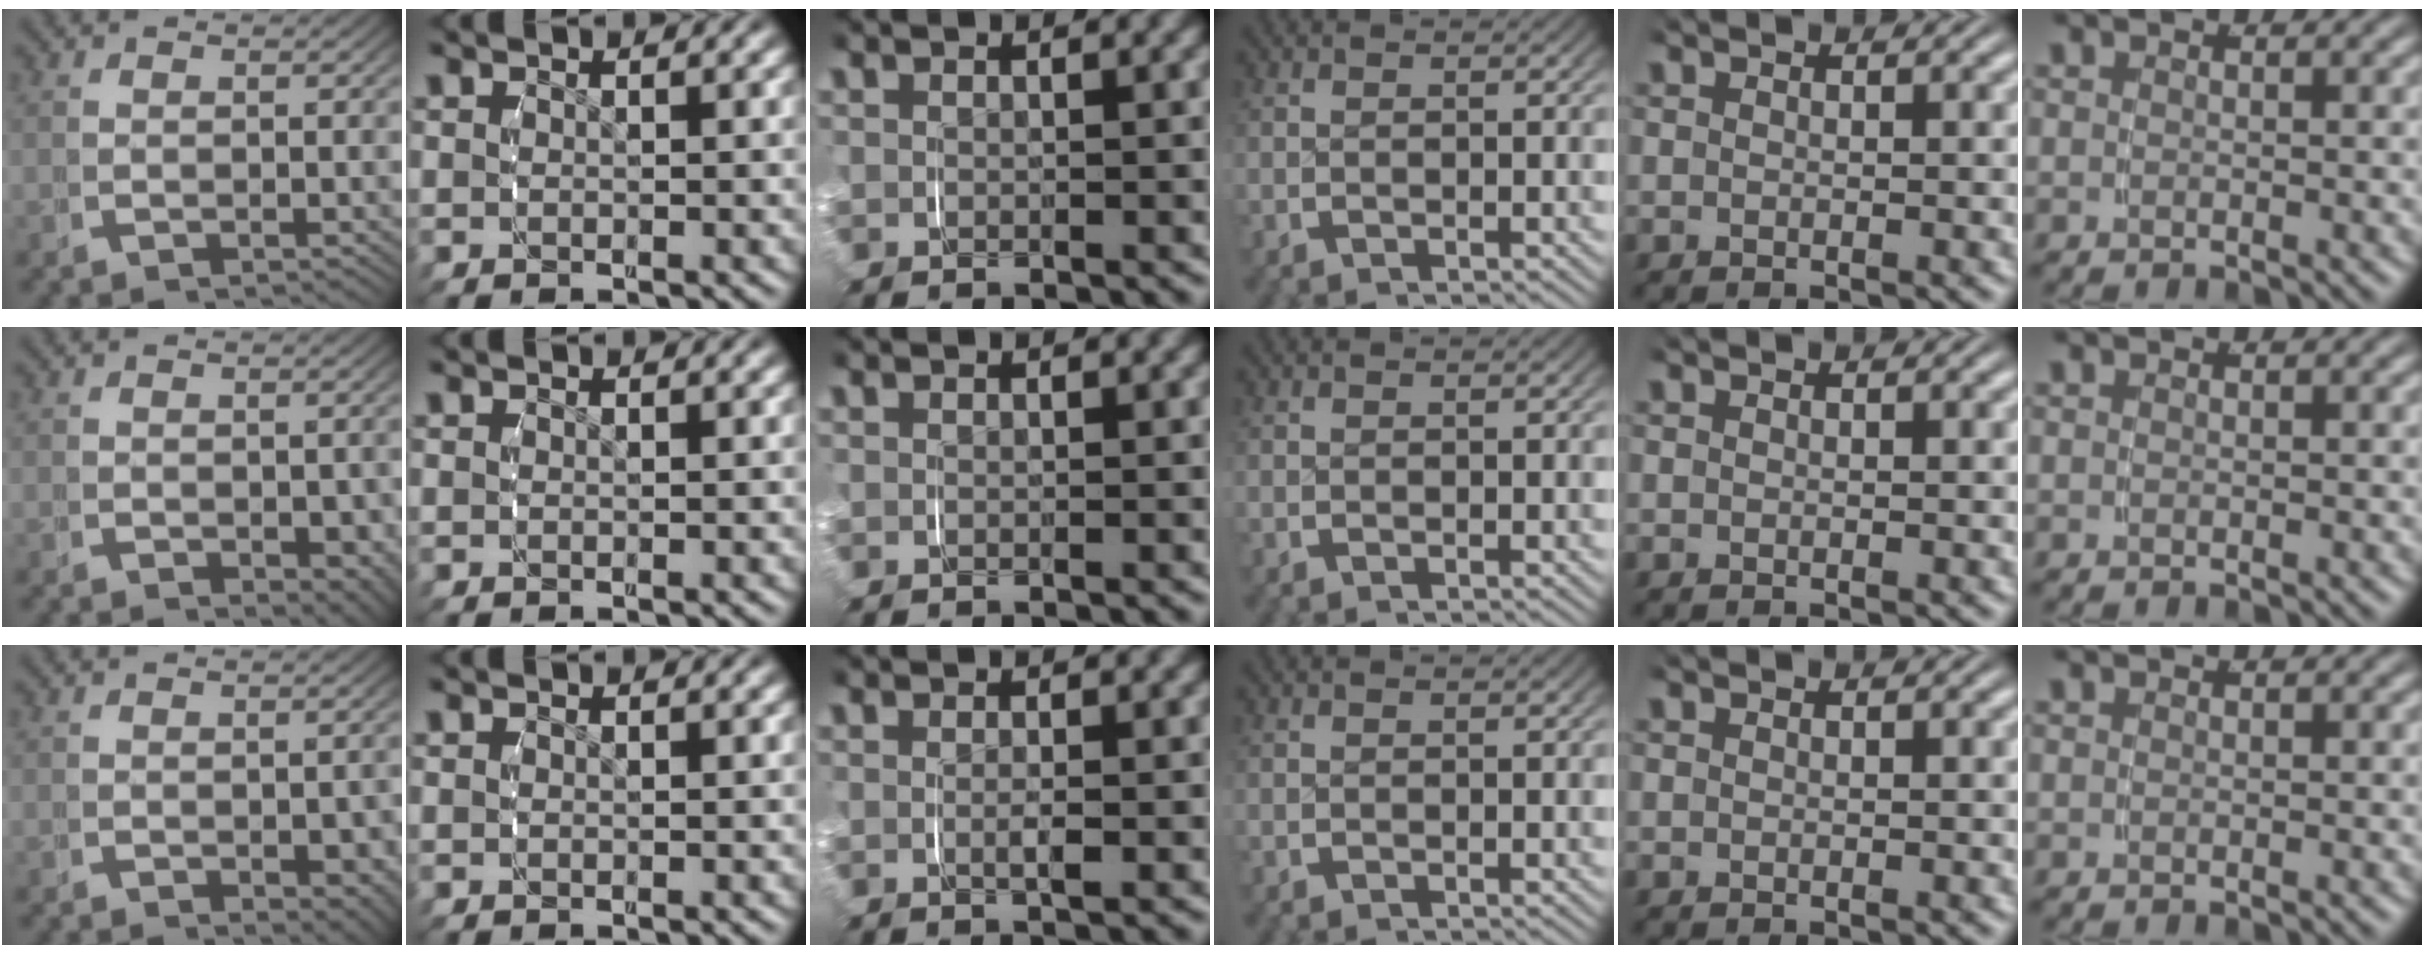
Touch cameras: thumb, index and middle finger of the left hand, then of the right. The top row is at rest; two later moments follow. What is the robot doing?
{"motion": "grasp_and_lifting", "object": "string"}